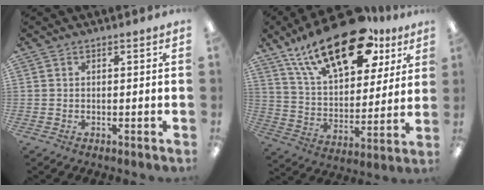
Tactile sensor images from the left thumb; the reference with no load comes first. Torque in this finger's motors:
{"motor_torque": [0.42, 0.54, 1.45, -1.33, 0.39]}